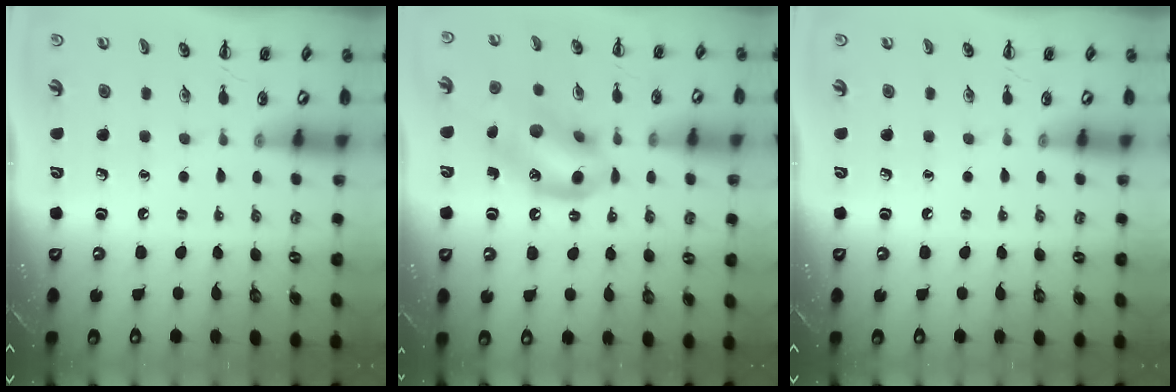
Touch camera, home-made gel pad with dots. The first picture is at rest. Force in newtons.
{"total": 13.9, "press": 13.7, "slide": 2.2}
{"total": 0.0}